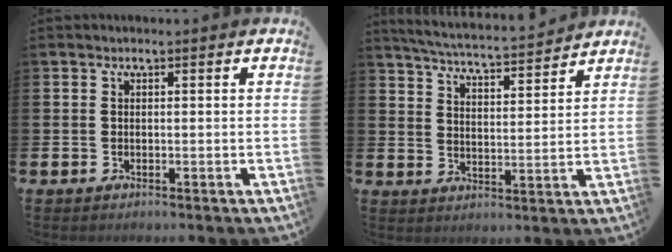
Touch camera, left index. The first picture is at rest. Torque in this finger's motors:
{"motor_torque": [0.93, -1.21, 0.15, 0.07]}